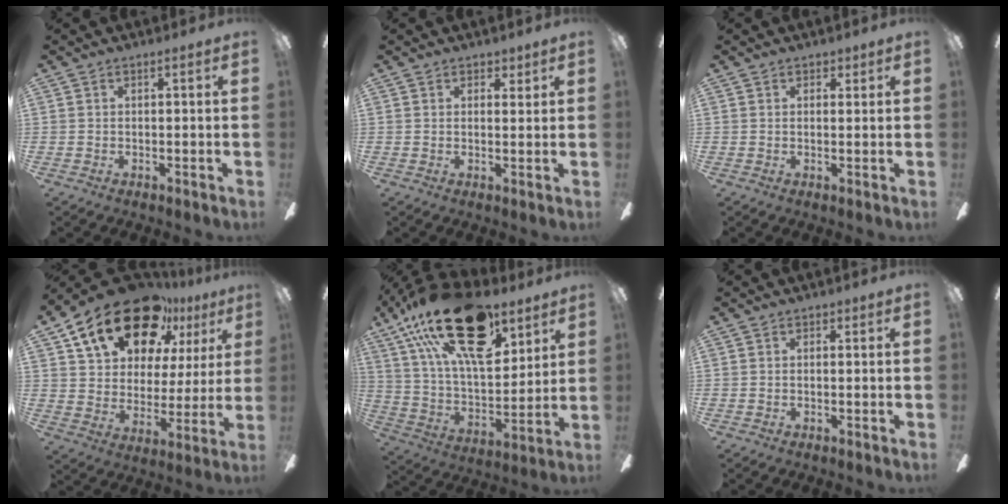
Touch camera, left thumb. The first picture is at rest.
{"total": 2.2, "force": [1.7, 1.2, 0.5], "torque": [0.005, -0.007, 0.029]}
{"total": 1.4, "force": [1.1, 0.9, 0.3], "torque": [0.002, -0.002, 0.018]}
{"total": 21.8, "force": [14.8, 11.2, 11.4], "torque": [-0.202, -0.085, 0.261]}
{"total": 27.2, "force": [16.3, 12.2, 17.9], "torque": [-0.315, -0.085, 0.285]}
{"total": 0.0}